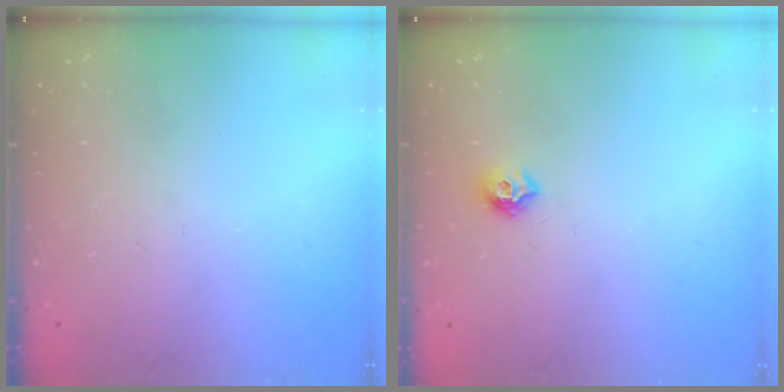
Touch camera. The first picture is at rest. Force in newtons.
{"total": 7.2, "press": 7.2, "slide": 0.7}